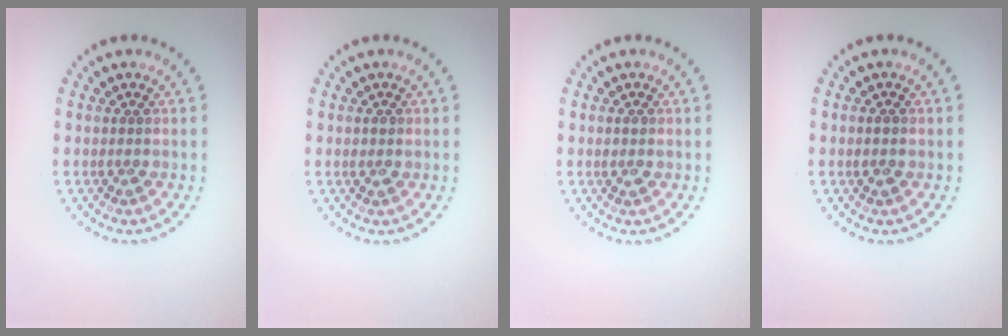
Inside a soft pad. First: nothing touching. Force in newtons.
{"total": 0.8, "press": 0.7, "slide": 0.3}
{"total": 0.9, "press": 0.8, "slide": 0.3}
{"total": 1.0, "press": 1.0, "slide": 0.3}